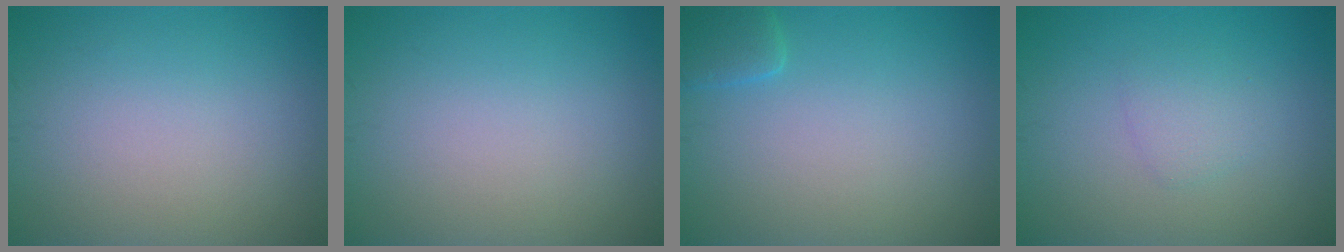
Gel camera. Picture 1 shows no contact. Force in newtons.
{"total": 0.0}
{"total": 1.6, "press": 1.6, "slide": 0.2}
{"total": 1.5, "press": 1.5, "slide": 0.0}